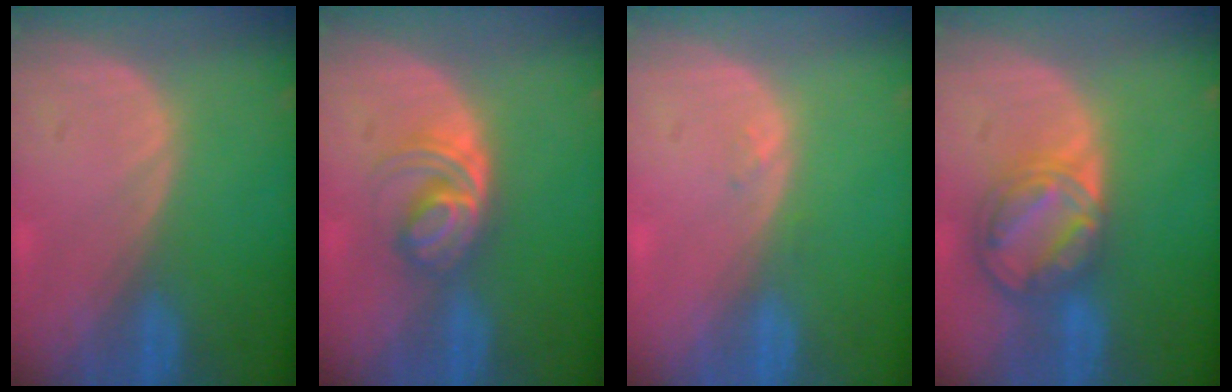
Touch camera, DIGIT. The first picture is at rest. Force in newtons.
{"total": 6.0, "press": 5.2, "slide": 3.1}
{"total": 0.9, "press": 0.8, "slide": 0.4}
{"total": 8.6, "press": 7.2, "slide": 4.6}